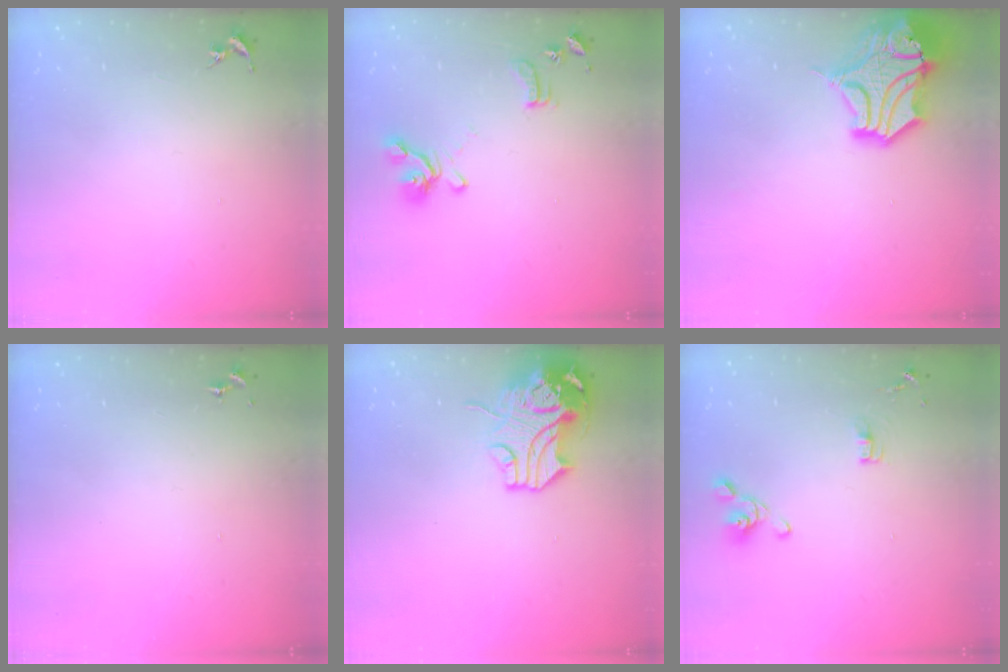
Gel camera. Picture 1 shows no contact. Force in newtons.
{"total": 12.6, "press": 12.5, "slide": 1.4}
{"total": 16.9, "press": 16.7, "slide": 2.3}
{"total": 0.0}
{"total": 13.9, "press": 13.7, "slide": 2.3}
{"total": 7.7, "press": 7.3, "slide": 2.3}